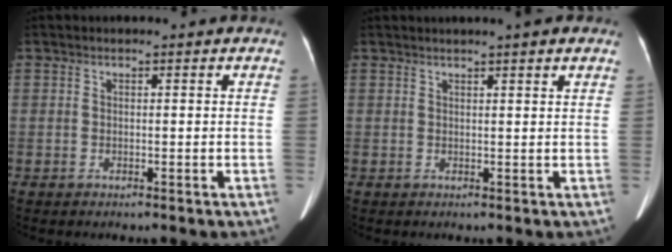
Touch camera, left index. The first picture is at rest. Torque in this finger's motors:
{"motor_torque": [0.22, -0.17, 0.01, 0.06]}